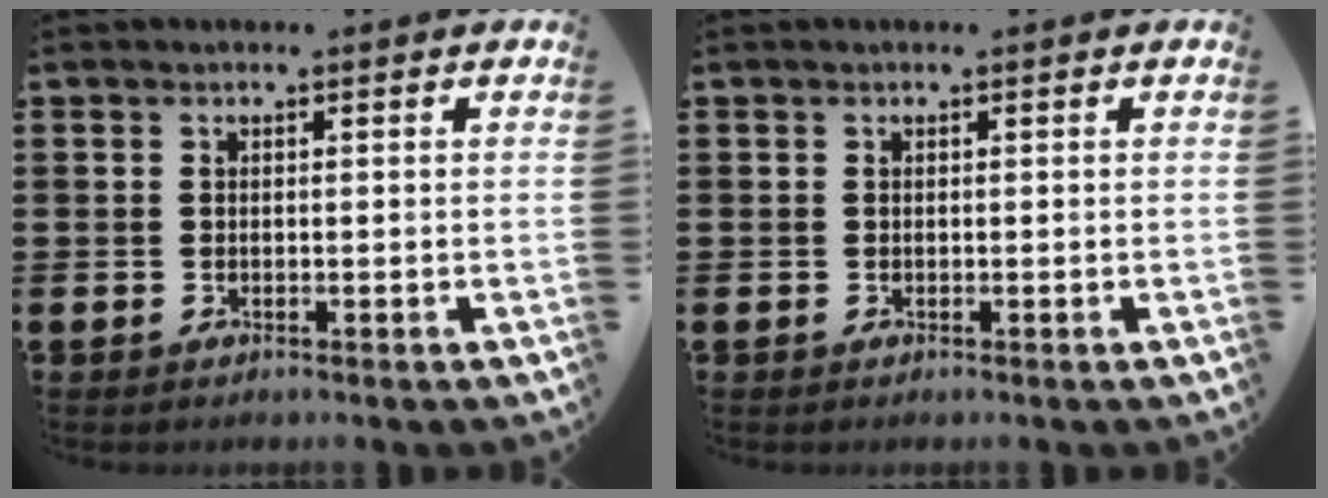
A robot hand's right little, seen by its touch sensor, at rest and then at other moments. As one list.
[{"total": 0.0}]